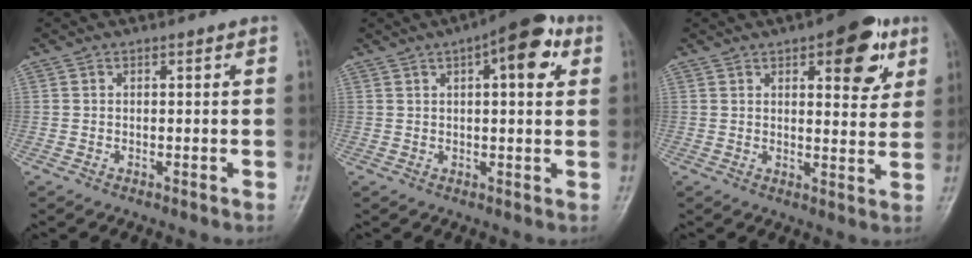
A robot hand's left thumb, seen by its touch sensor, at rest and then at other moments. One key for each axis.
{"total": 9.9, "fx": 3.9, "fy": 3.6, "fz": 8.3, "tx": -0.095, "ty": 0.005, "tz": 0.045}
{"total": 10.8, "fx": 5.2, "fy": 4.6, "fz": 8.3, "tx": -0.076, "ty": -0.017, "tz": 0.062}